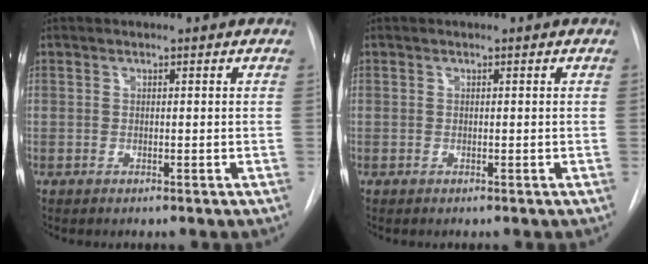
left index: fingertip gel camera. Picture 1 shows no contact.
{"total": 0.0}